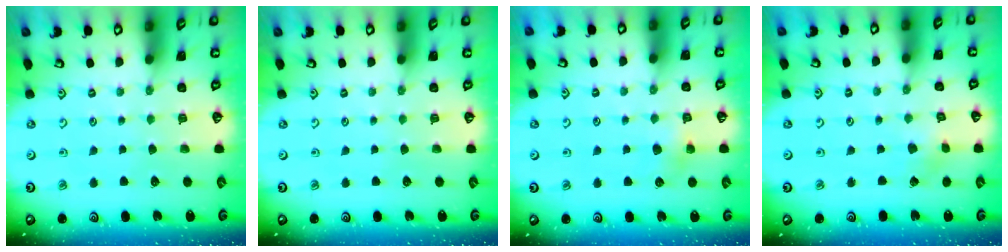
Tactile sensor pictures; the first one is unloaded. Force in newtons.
{"total": 0.0}
{"total": 5.8, "press": 5.7, "slide": 1.3}
{"total": 1.8, "press": 1.8, "slide": 0.3}